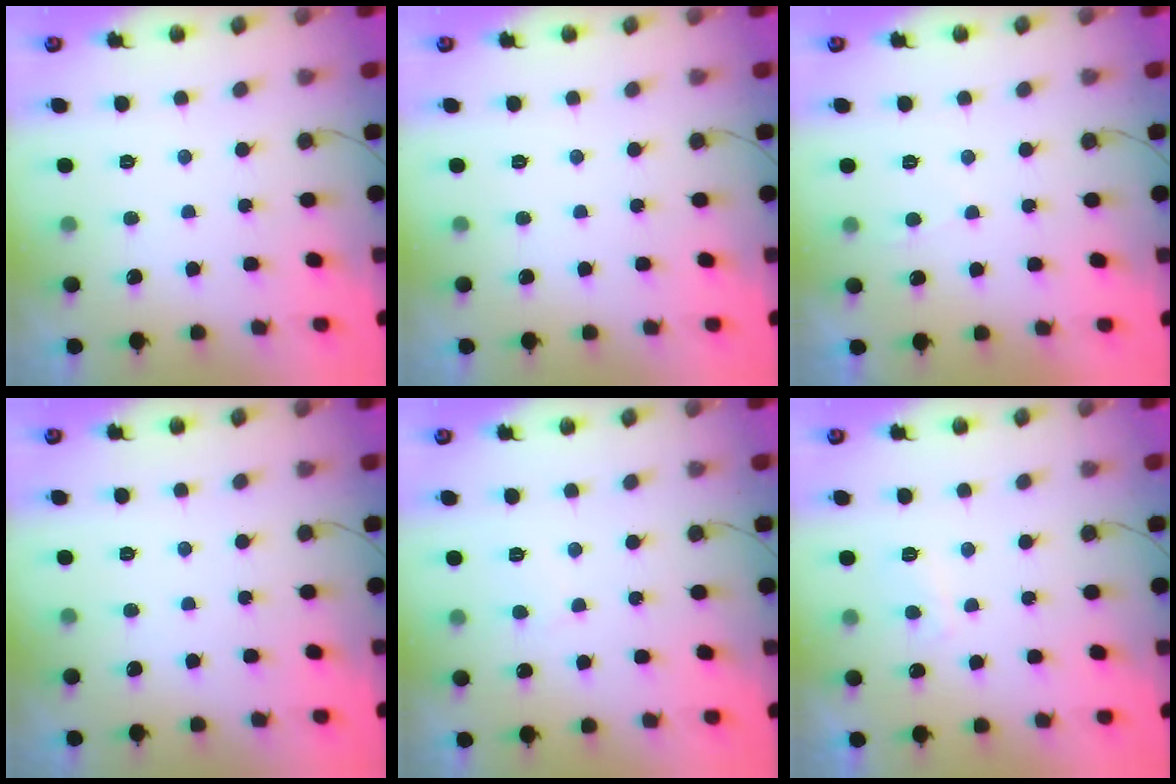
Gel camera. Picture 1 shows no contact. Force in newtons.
{"total": 0.0}
{"total": 2.0, "press": 1.9, "slide": 0.3}
{"total": 0.0}
{"total": 2.6, "press": 2.6, "slide": 0.2}
{"total": 2.8, "press": 2.7, "slide": 0.6}